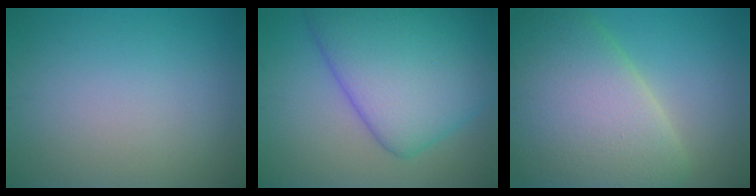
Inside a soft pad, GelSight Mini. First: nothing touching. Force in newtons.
{"total": 11.1, "press": 11.1, "slide": 0.3}
{"total": 11.4, "press": 11.4, "slide": 0.5}